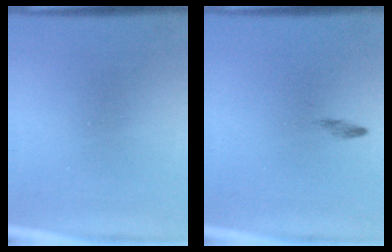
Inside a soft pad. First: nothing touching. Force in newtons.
{"total": 0.7}